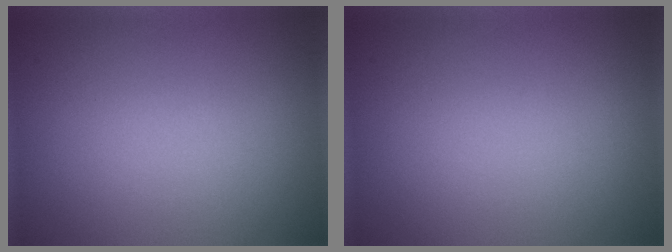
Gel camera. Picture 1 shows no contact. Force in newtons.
{"total": 0.0}